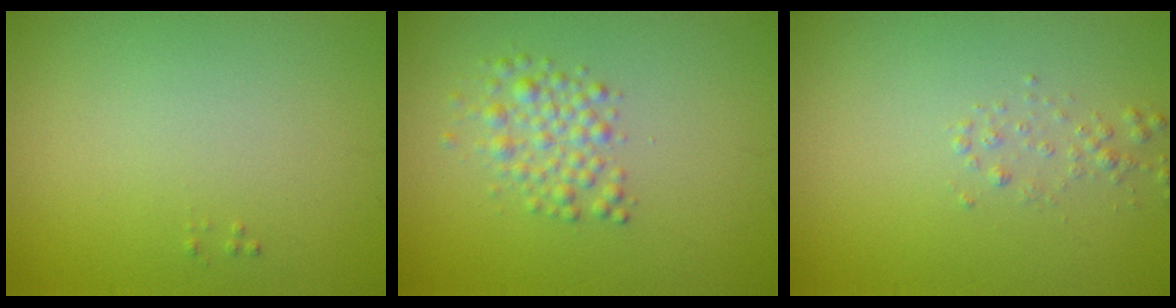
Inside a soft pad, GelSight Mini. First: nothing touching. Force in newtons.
{"total": 2.4, "press": 2.4, "slide": 0.1}
{"total": 0.9, "press": 0.9, "slide": 0.0}